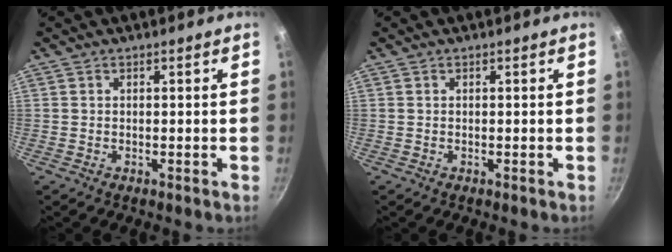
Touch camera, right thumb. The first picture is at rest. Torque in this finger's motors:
{"motor_torque": [0.01, -0.01, 0.04, -0.01, 0.02]}